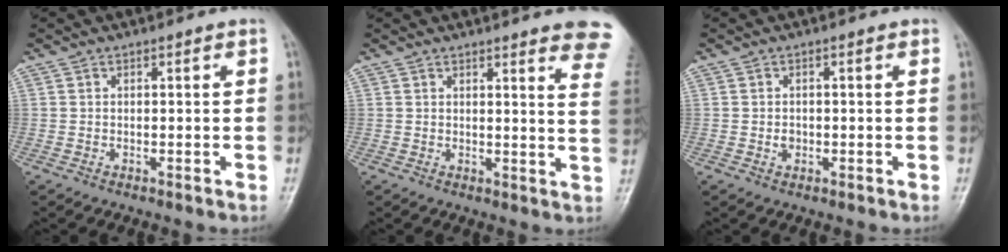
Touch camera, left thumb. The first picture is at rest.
{"total": 12.0, "force": [9.6, 1.7, 6.9], "torque": [-0.049, -0.052, 0.088]}
{"total": 1.4, "force": [-0.2, 1.2, 0.7], "torque": [-0.006, 0.002, -0.003]}